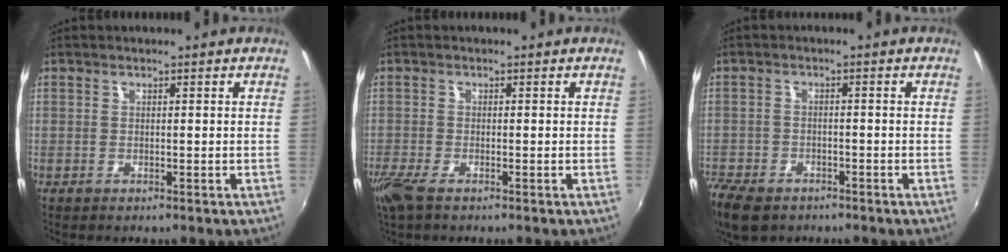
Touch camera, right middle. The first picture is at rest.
{"total": 4.0, "force": [-2.7, 1.0, 2.7], "torque": [-0.067, -0.015, -0.055]}
{"total": 9.1, "force": [-6.3, 5.1, 4.0], "torque": [-0.121, -0.023, -0.118]}